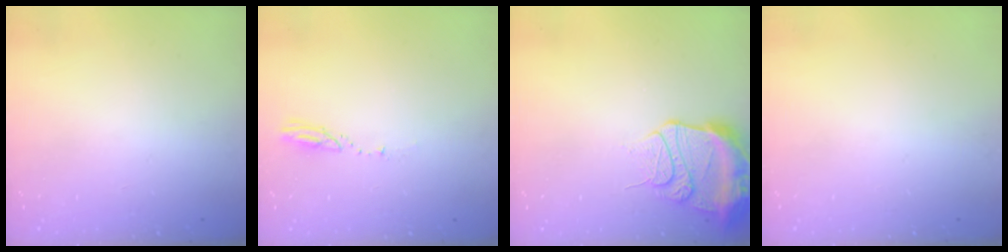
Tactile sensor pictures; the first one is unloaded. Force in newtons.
{"total": 3.1, "press": 3.0, "slide": 0.3}
{"total": 14.0, "press": 13.9, "slide": 1.7}
{"total": 0.0}